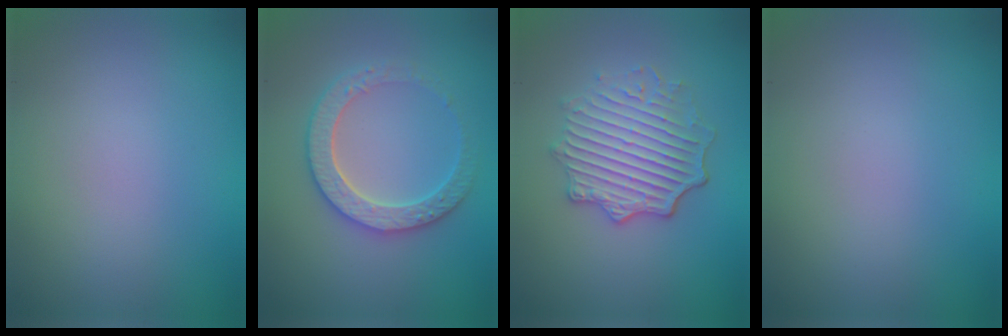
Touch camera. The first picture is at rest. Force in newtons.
{"total": 4.4, "press": 4.3, "slide": 1.0}
{"total": 5.0, "press": 4.1, "slide": 2.8}
{"total": 0.0}